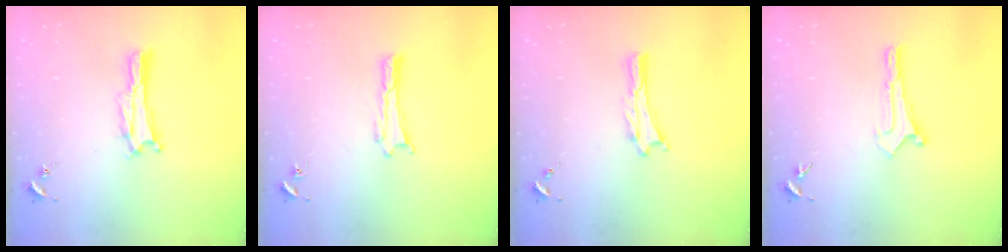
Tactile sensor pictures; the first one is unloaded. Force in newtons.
{"total": 0.0}
{"total": 0.0}
{"total": 0.0}